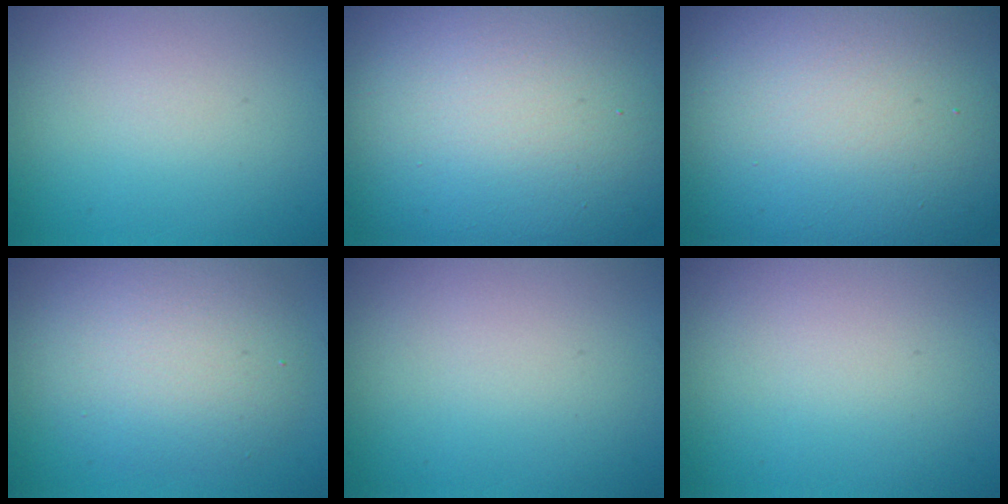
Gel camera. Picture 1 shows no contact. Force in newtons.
{"total": 18.9, "press": 18.8, "slide": 1.2}
{"total": 21.9, "press": 21.9, "slide": 0.9}
{"total": 5.6, "press": 5.6, "slide": 0.5}
{"total": 0.0}
{"total": 0.0}